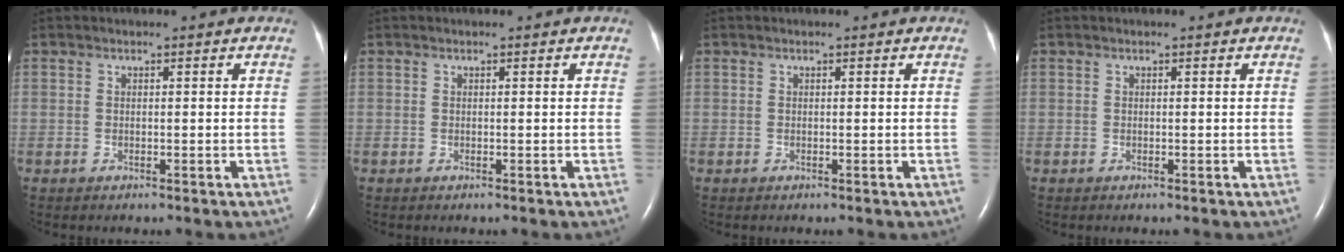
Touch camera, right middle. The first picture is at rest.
{"total": 0.0}
{"total": 0.0}
{"total": 0.0}